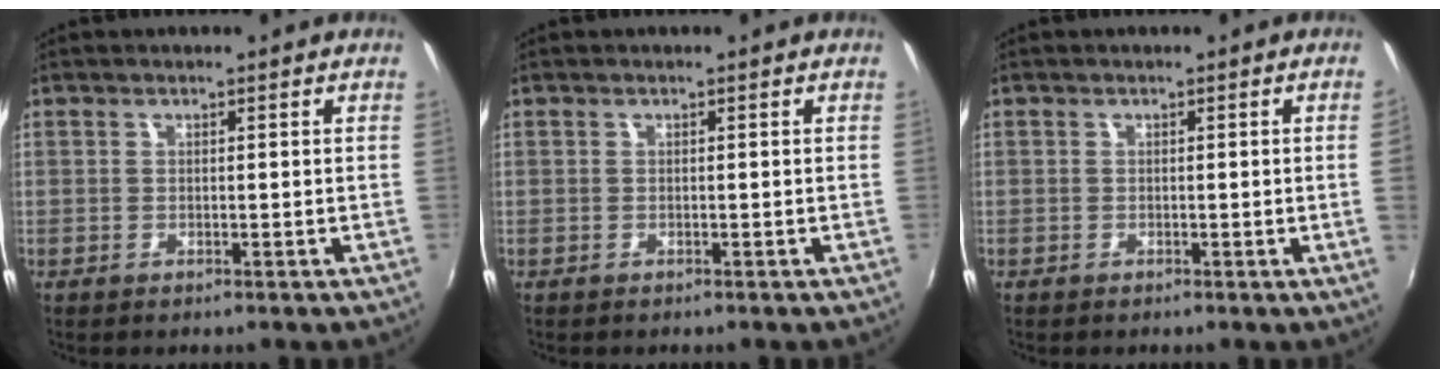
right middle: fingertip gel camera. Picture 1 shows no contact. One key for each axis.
{"total": 0.0}
{"total": 1.3, "fx": 0.1, "fy": -0.9, "fz": 1.0, "tx": -0.008, "ty": -0.016, "tz": 0.002}